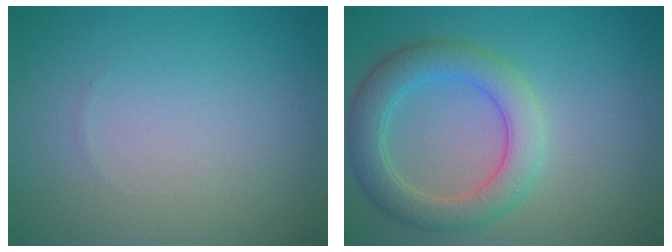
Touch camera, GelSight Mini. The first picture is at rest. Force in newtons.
{"total": 4.9, "press": 4.9, "slide": 0.3}